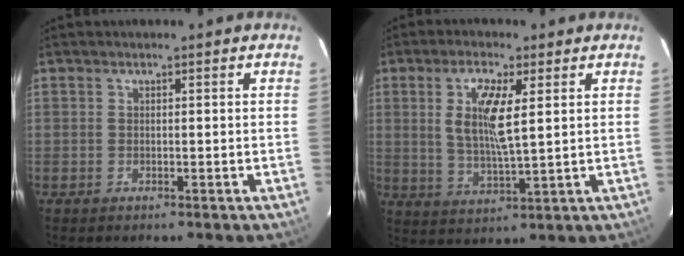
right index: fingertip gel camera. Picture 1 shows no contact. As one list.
[{"total": 8.7, "force": [2.3, 2.1, 8.2], "torque": [-0.155, -0.004, 0.047]}]